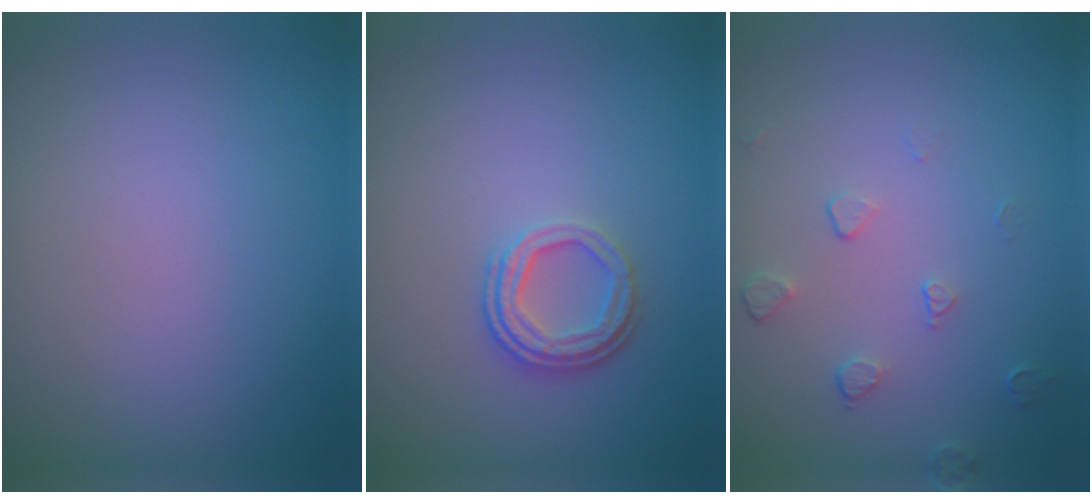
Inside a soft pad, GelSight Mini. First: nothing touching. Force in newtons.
{"total": 3.3, "press": 2.5, "slide": 2.2}
{"total": 1.5, "press": 0.9, "slide": 1.1}